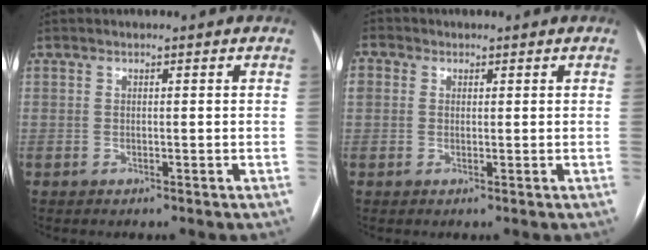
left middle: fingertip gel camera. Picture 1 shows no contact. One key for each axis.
{"total": 1.2, "fx": -0.2, "fy": 1.1, "fz": 0.3, "tx": -0.017, "ty": 0.006, "tz": 0.001}